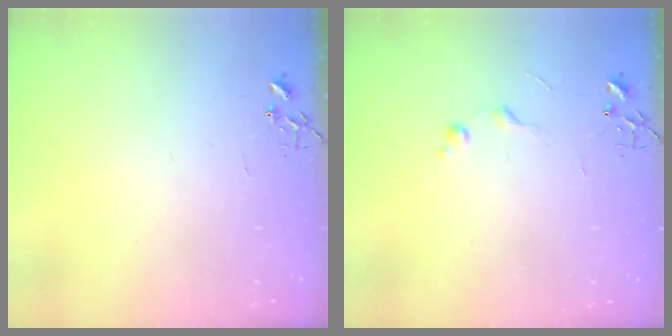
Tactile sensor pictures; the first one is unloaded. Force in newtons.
{"total": 6.8, "press": 6.7, "slide": 0.8}